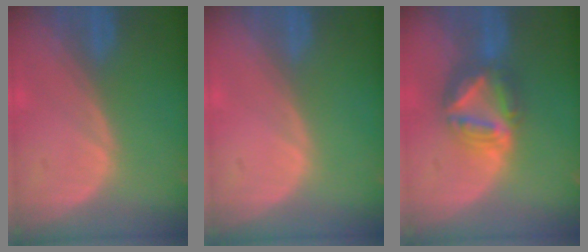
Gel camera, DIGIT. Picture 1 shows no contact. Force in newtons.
{"total": 0.0}
{"total": 7.9, "press": 6.7, "slide": 4.1}